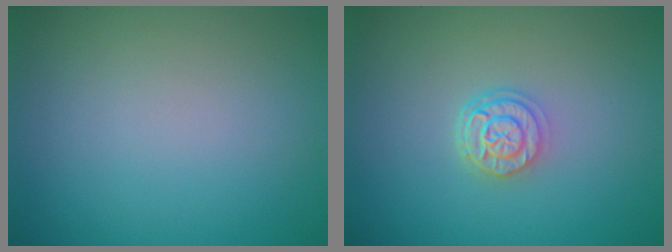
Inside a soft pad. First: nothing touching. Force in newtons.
{"total": 2.9, "press": 2.3, "slide": 1.8}